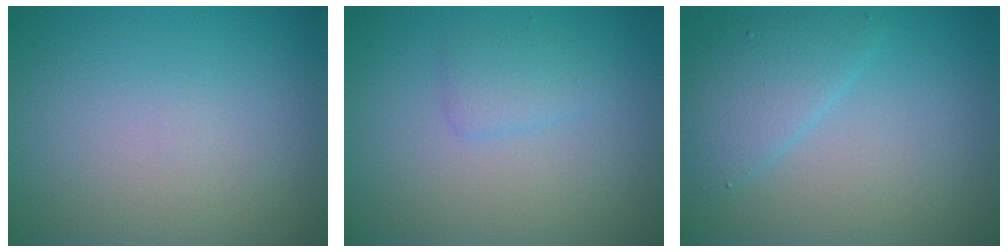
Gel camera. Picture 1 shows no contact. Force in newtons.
{"total": 1.6, "press": 1.6, "slide": 0.1}
{"total": 3.1, "press": 3.1, "slide": 0.3}